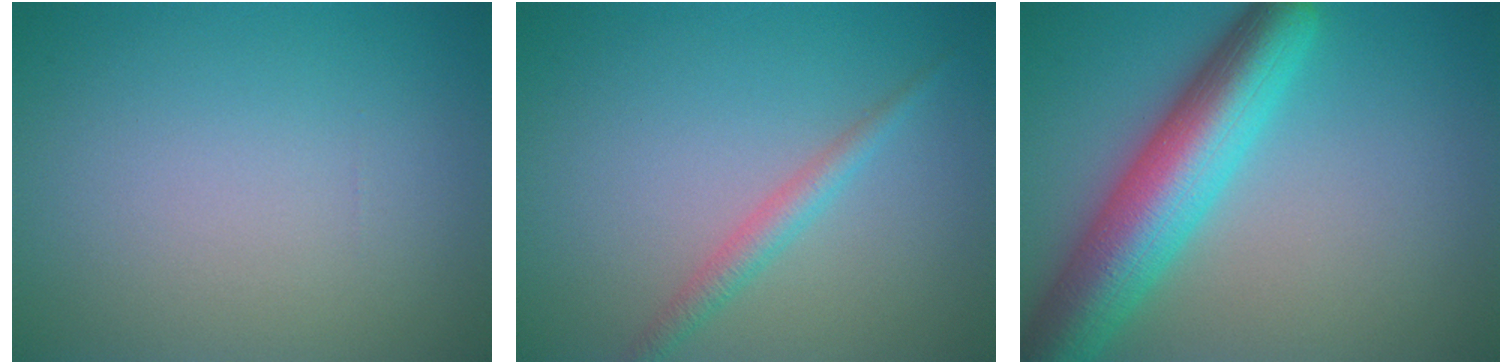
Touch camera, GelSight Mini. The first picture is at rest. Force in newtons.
{"total": 1.8, "press": 1.8, "slide": 0.0}
{"total": 9.0, "press": 9.0, "slide": 0.3}